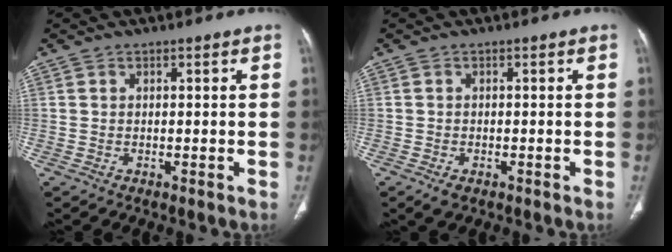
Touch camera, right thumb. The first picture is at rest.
{"total": 2.1, "force": [-1.1, 1.2, 1.3], "torque": [-0.025, 0.000, -0.013]}